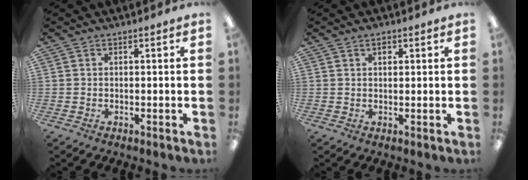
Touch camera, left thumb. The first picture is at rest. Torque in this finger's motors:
{"motor_torque": [-0.14, -0.06, -0.05, 0.03, -0.04]}